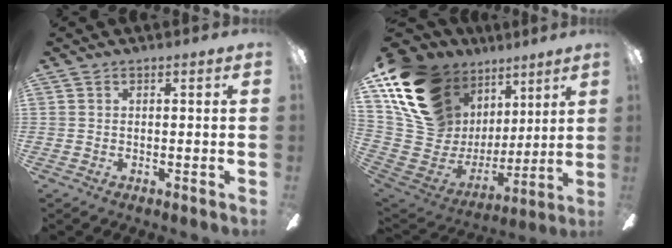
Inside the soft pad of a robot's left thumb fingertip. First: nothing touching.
{"total": 19.7, "force": [11.9, 12.8, 9.0], "torque": [-0.212, -0.069, 0.239]}